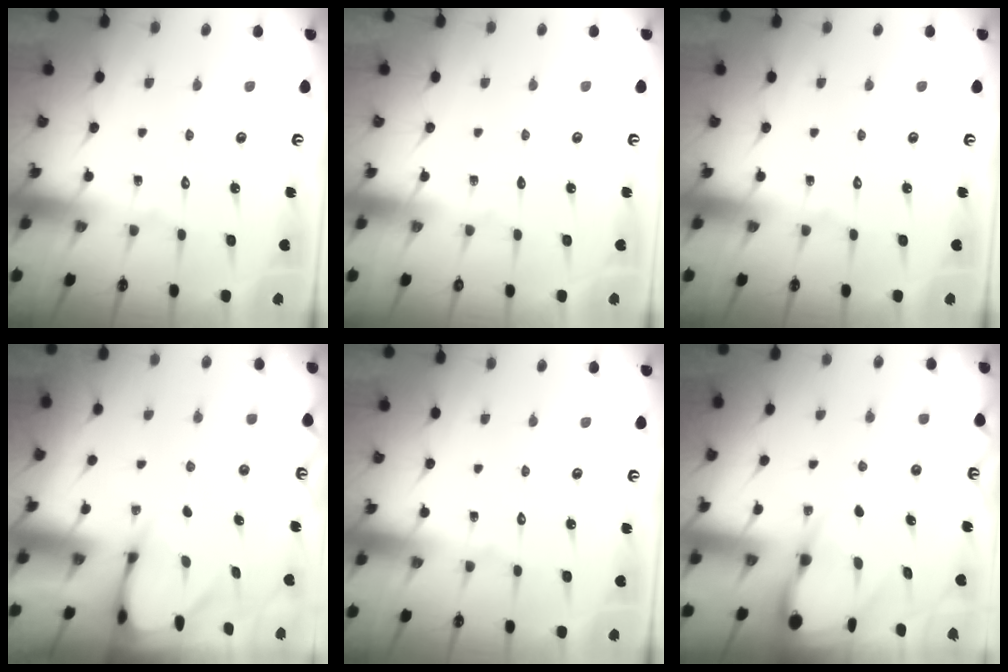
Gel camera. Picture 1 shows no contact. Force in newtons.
{"total": 0.0}
{"total": 0.0}
{"total": 3.4, "press": 3.4, "slide": 0.4}
{"total": 0.0}
{"total": 5.0, "press": 4.9, "slide": 0.6}